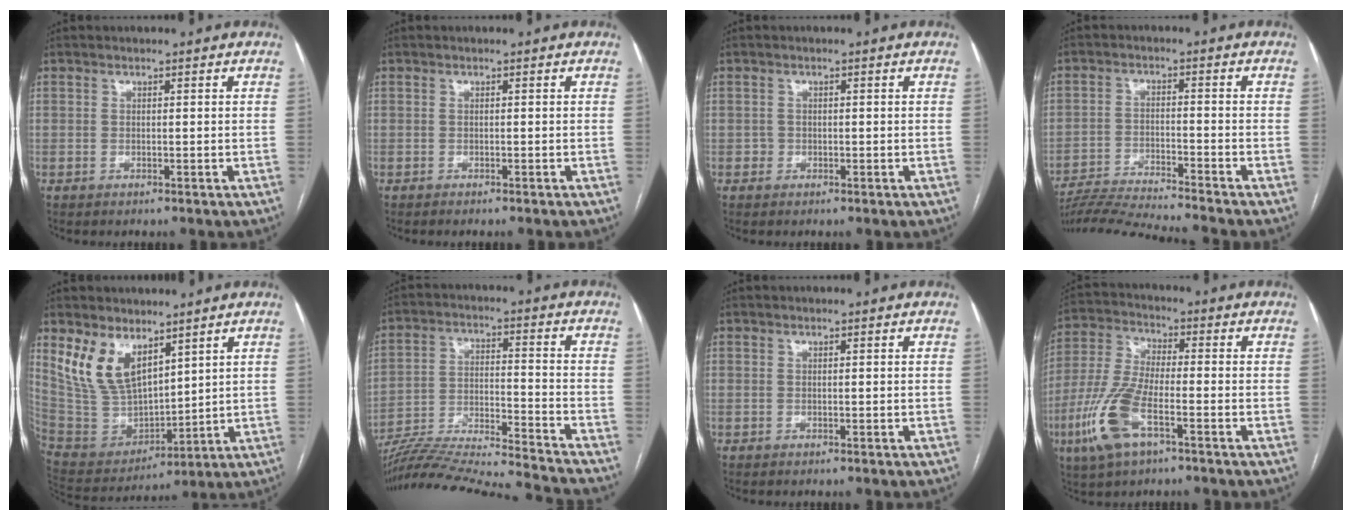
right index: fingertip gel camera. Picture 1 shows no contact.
{"total": 1.5, "force": [-1.3, 0.0, 0.8], "torque": [-0.007, 0.000, -0.016]}
{"total": 0.9, "force": [-0.3, 0.9, 0.1], "torque": [0.003, 0.005, -0.006]}
{"total": 12.6, "force": [-11.7, -2.2, 3.9], "torque": [-0.050, -0.015, -0.198]}
{"total": 12.0, "force": [7.2, 6.3, 7.2], "torque": [-0.159, 0.011, 0.160]}
{"total": 23.2, "force": [-21.8, -1.3, 8.1], "torque": [-0.148, -0.028, -0.336]}
{"total": 0.0}
{"total": 11.3, "force": [-5.0, 3.4, 9.6], "torque": [-0.225, -0.010, -0.098]}